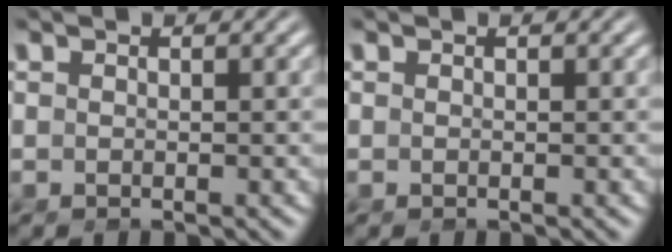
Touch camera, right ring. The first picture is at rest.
{"total": 0.0}